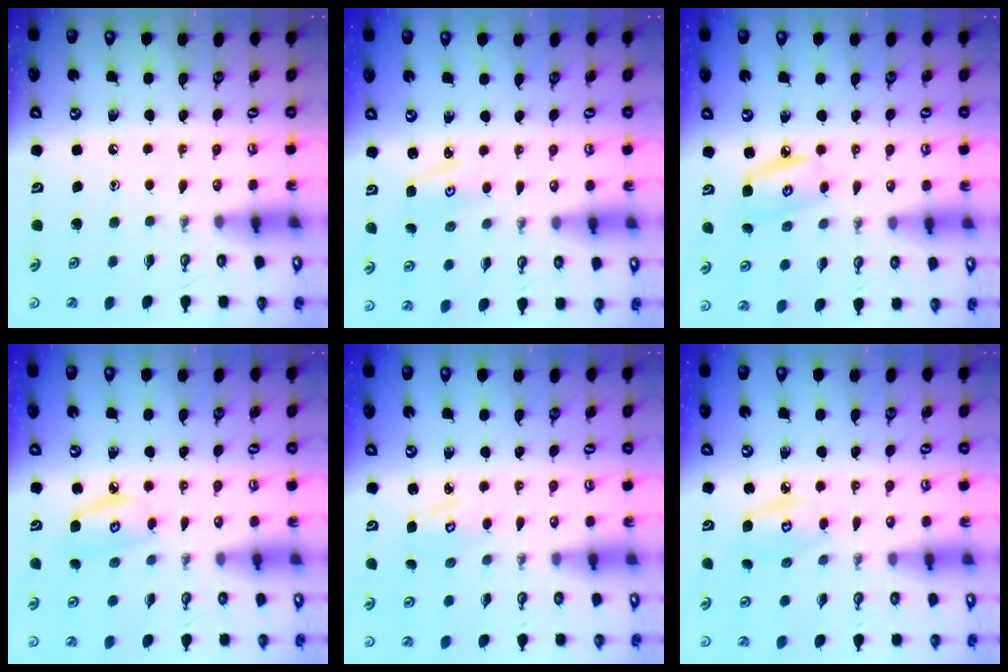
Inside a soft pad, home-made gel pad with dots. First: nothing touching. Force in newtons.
{"total": 2.7, "press": 2.7, "slide": 0.4}
{"total": 6.0, "press": 6.0, "slide": 0.5}
{"total": 5.6, "press": 5.6, "slide": 0.3}
{"total": 3.1, "press": 3.1, "slide": 0.2}
{"total": 5.9, "press": 5.9, "slide": 0.2}